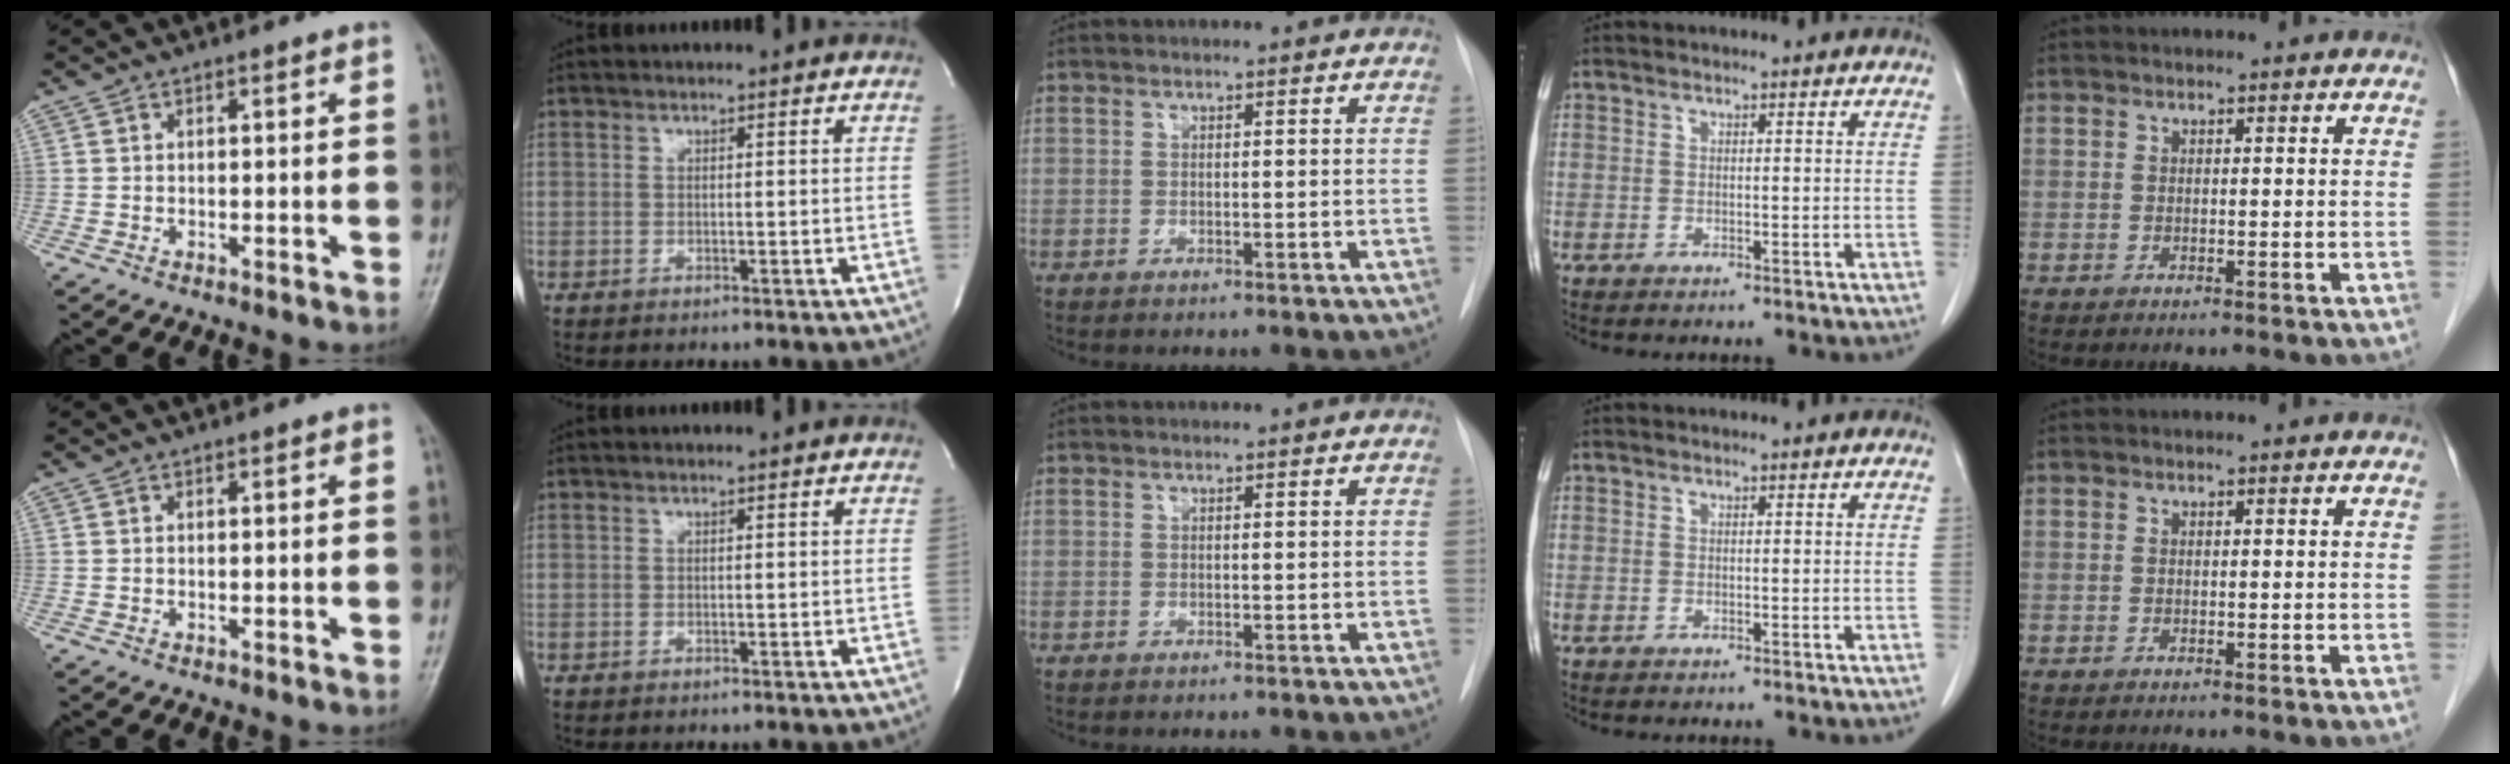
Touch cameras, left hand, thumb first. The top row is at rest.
{}